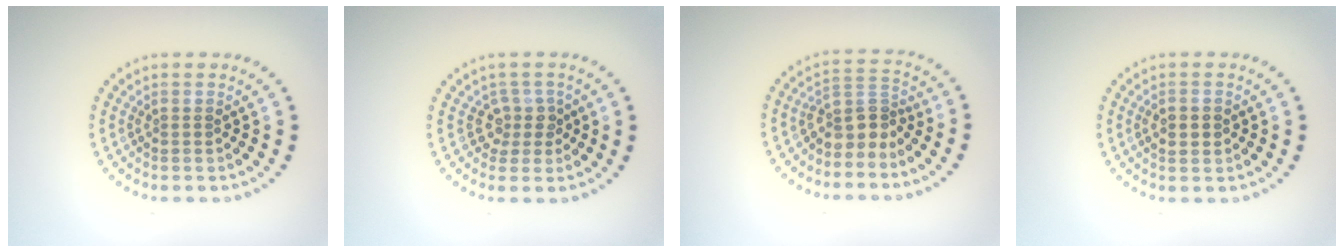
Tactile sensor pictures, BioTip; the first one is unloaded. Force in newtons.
{"total": 2.1, "press": 1.5, "slide": 1.5}
{"total": 3.1, "press": 2.3, "slide": 2.1}
{"total": 2.4, "press": 2.4, "slide": 0.0}